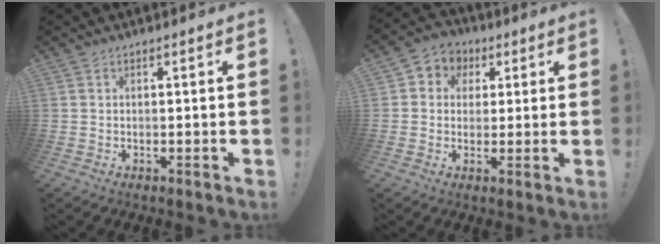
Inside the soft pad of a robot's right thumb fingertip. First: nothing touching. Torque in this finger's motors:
{"motor_torque": [0.52, 0.97, 0.00, -0.01, 0.00]}